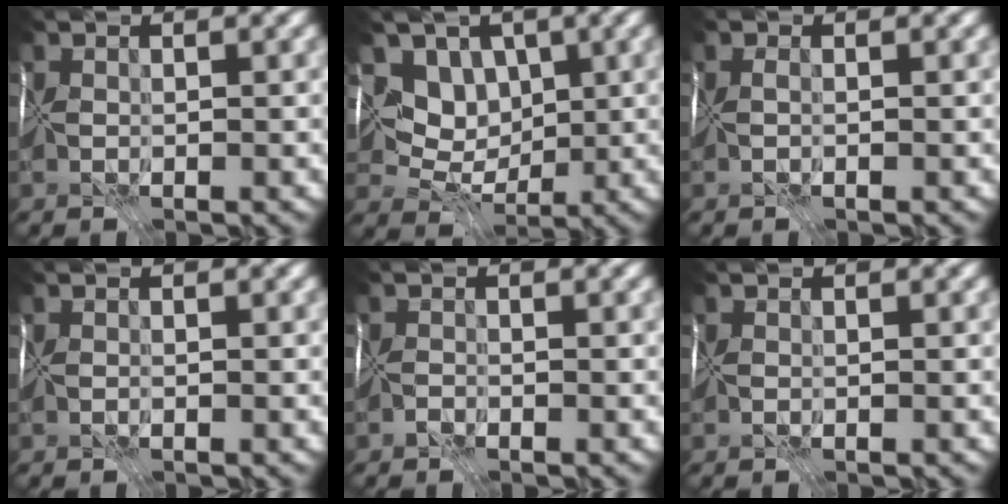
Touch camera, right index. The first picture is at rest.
{"total": 3.5, "force": [1.7, 2.7, 1.6], "torque": [-0.009, -0.010, 0.016]}
{"total": 0.7, "force": [-0.1, 0.3, 0.6], "torque": [-0.006, 0.001, 0.004]}
{"total": 0.0}
{"total": 1.7, "force": [-1.6, -0.2, -0.5], "torque": [0.021, -0.003, -0.031]}
{"total": 0.0}